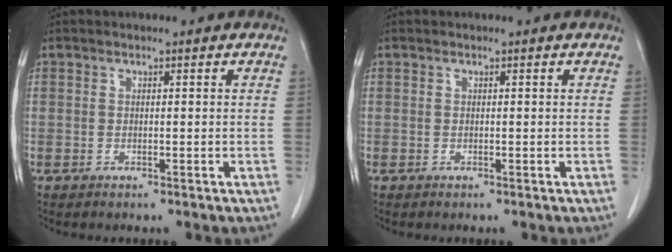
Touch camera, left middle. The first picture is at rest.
{"total": 0.0}